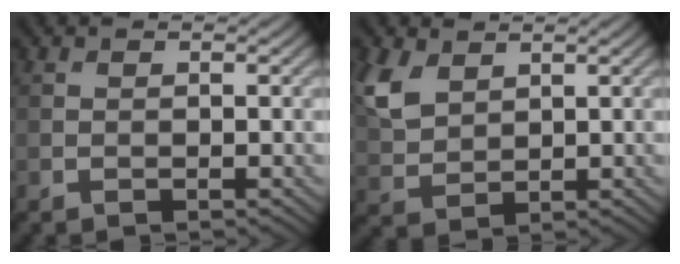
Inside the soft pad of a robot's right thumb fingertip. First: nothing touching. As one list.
[{"total": 6.2, "force": [3.2, 3.8, 3.7], "torque": [-0.110, 0.005, 0.069]}]